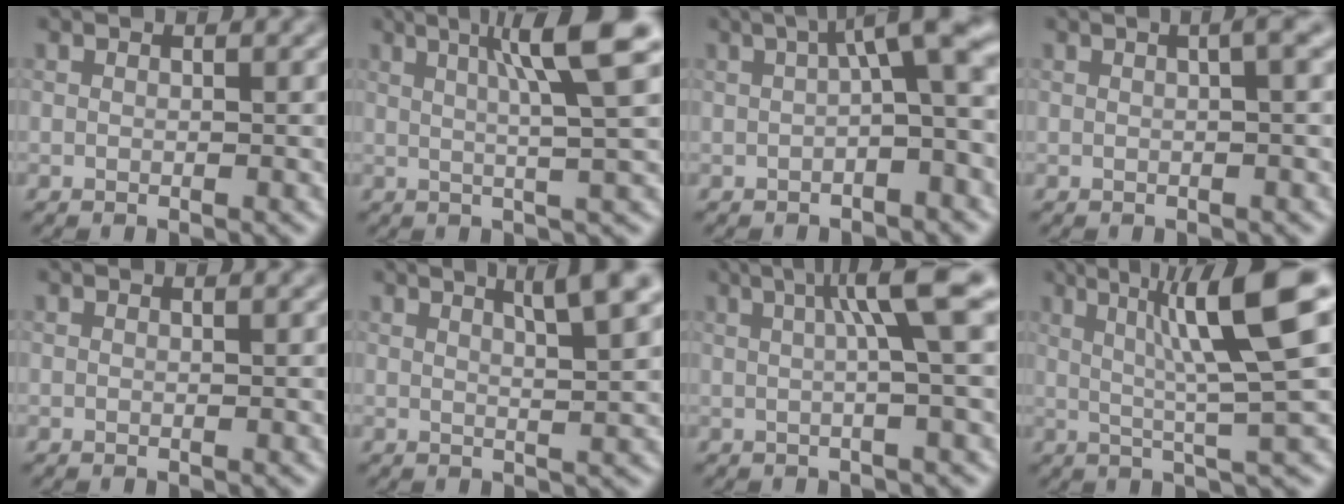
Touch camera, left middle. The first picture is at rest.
{"total": 7.7, "force": [2.6, 1.1, 7.2], "torque": [-0.091, 0.017, 0.038]}
{"total": 6.2, "force": [0.8, 1.3, 6.0], "torque": [-0.072, 0.025, 0.000]}
{"total": 2.4, "force": [0.5, 0.7, 2.2], "torque": [-0.024, 0.010, 0.000]}
{"total": 0.0}
{"total": 4.4, "force": [2.5, 0.7, 3.5], "torque": [-0.039, 0.009, 0.036]}
{"total": 5.3, "force": [1.2, 0.5, 5.2], "torque": [-0.078, 0.014, 0.018]}
{"total": 9.6, "force": [2.6, 1.1, 9.2], "torque": [-0.132, 0.013, 0.040]}